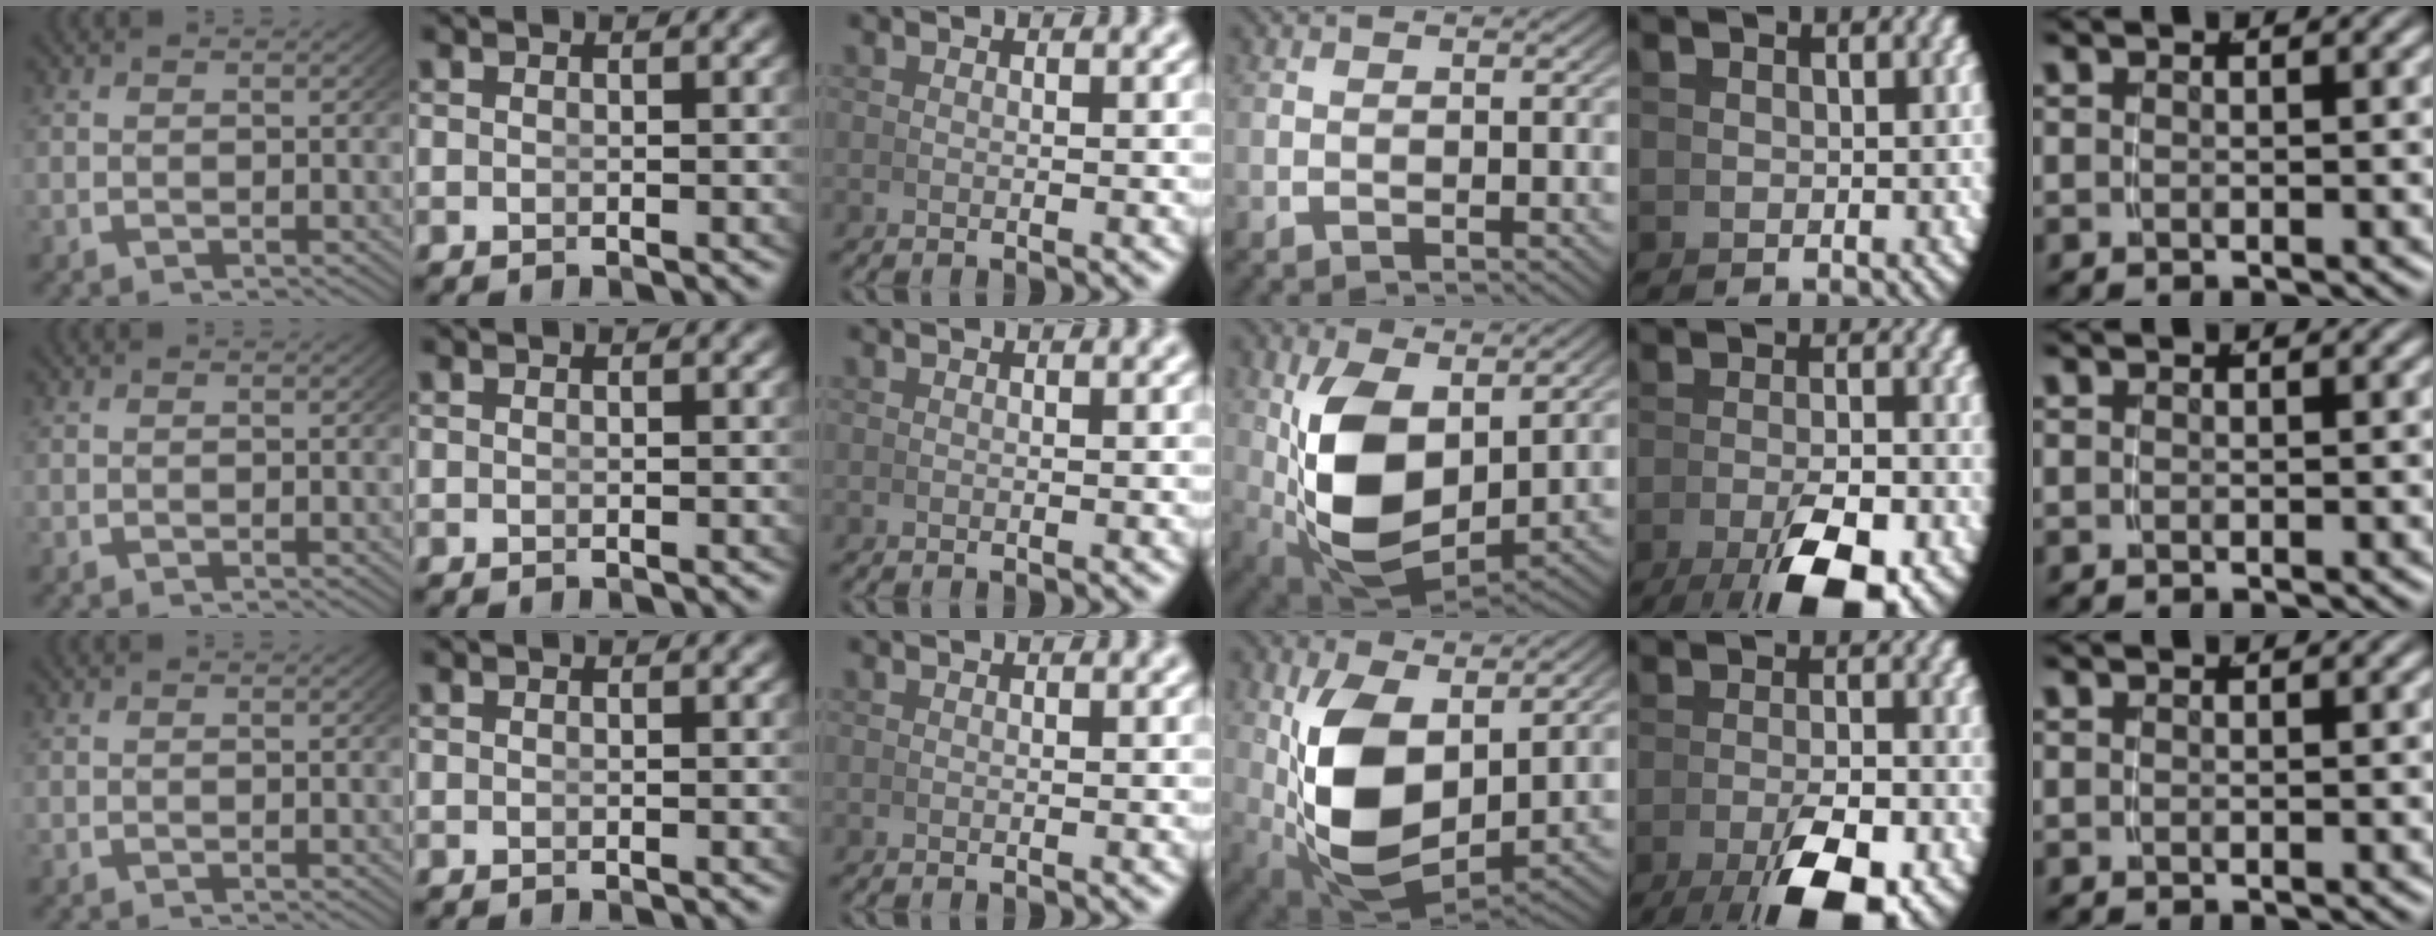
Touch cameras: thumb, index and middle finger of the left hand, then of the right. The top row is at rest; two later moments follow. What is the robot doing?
{"motion": "grasp_and_lifting", "object": "pen"}